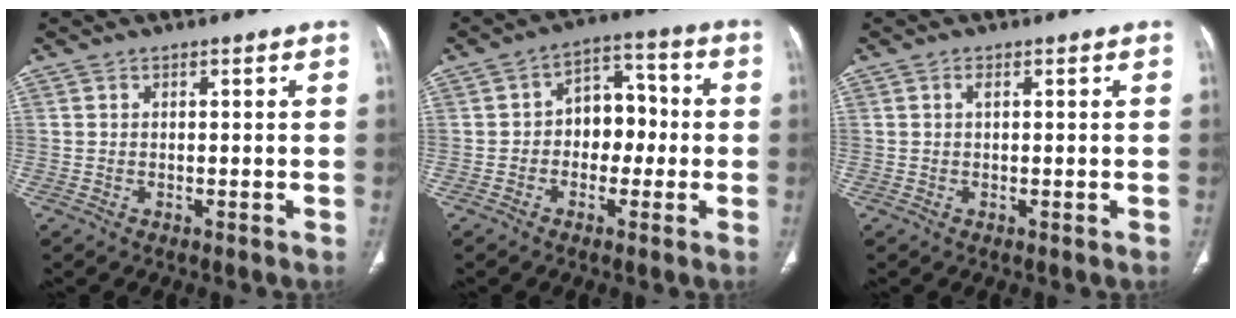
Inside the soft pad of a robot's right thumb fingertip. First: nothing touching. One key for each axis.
{"total": 8.5, "fx": -0.9, "fy": 6.3, "fz": 5.7, "tx": -0.039, "ty": 0.037, "tz": -0.026}
{"total": 1.1, "fx": 0.2, "fy": 0.4, "fz": 1.0, "tx": -0.025, "ty": -0.001, "tz": 0.001}